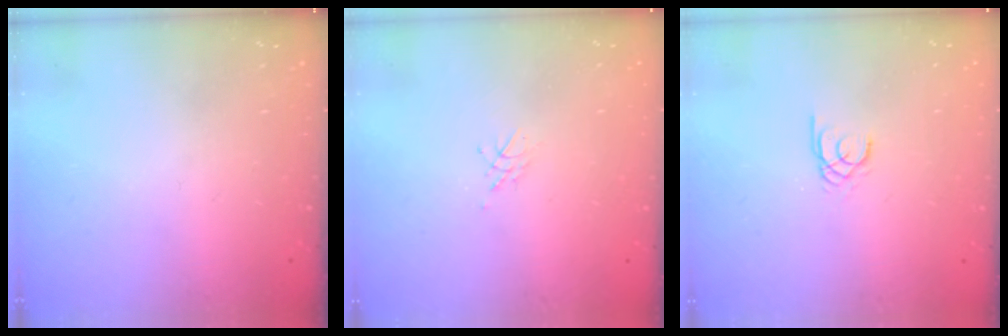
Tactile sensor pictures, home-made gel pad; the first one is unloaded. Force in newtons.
{"total": 5.1, "press": 5.1, "slide": 0.2}
{"total": 1.5, "press": 1.5, "slide": 0.1}